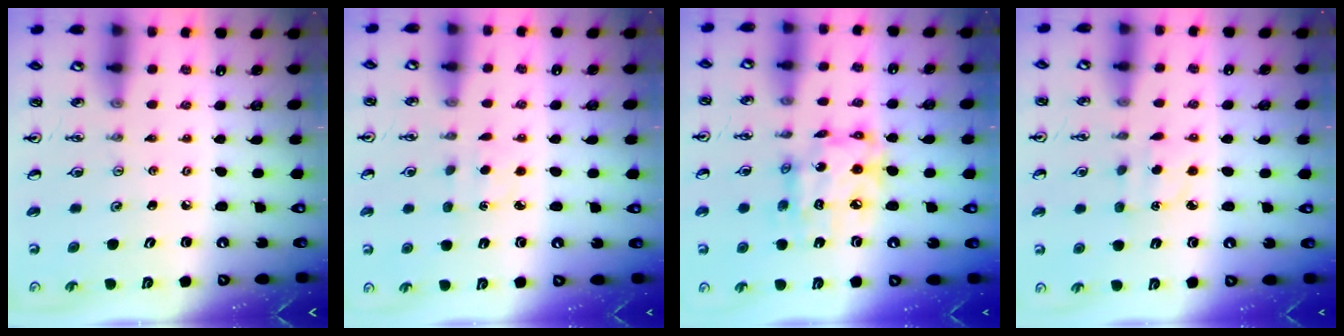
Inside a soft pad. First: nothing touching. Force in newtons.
{"total": 2.3, "press": 2.3, "slide": 0.3}
{"total": 12.3, "press": 12.3, "slide": 1.4}
{"total": 3.2, "press": 3.1, "slide": 0.5}